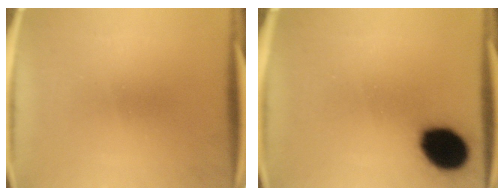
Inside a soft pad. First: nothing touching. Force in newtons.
{"total": 13.9}